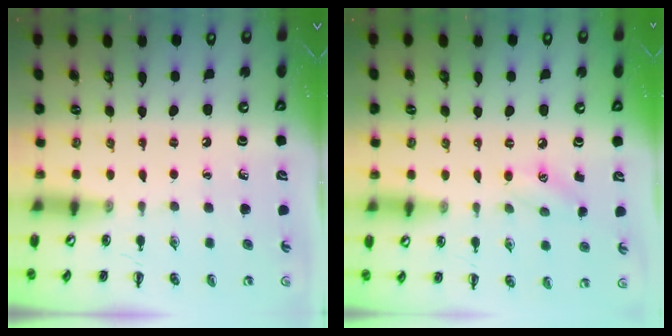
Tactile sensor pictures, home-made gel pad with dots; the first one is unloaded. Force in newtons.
{"total": 6.0, "press": 5.8, "slide": 1.6}